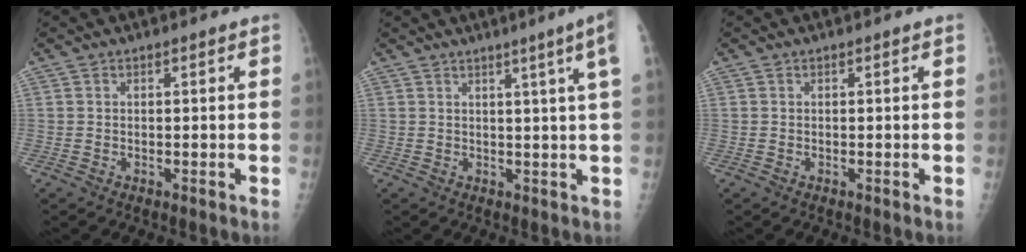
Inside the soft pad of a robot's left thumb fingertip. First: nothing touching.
{"total": 6.4, "force": [3.0, -1.4, 5.5], "torque": [-0.075, -0.009, 0.038]}
{"total": 0.0}